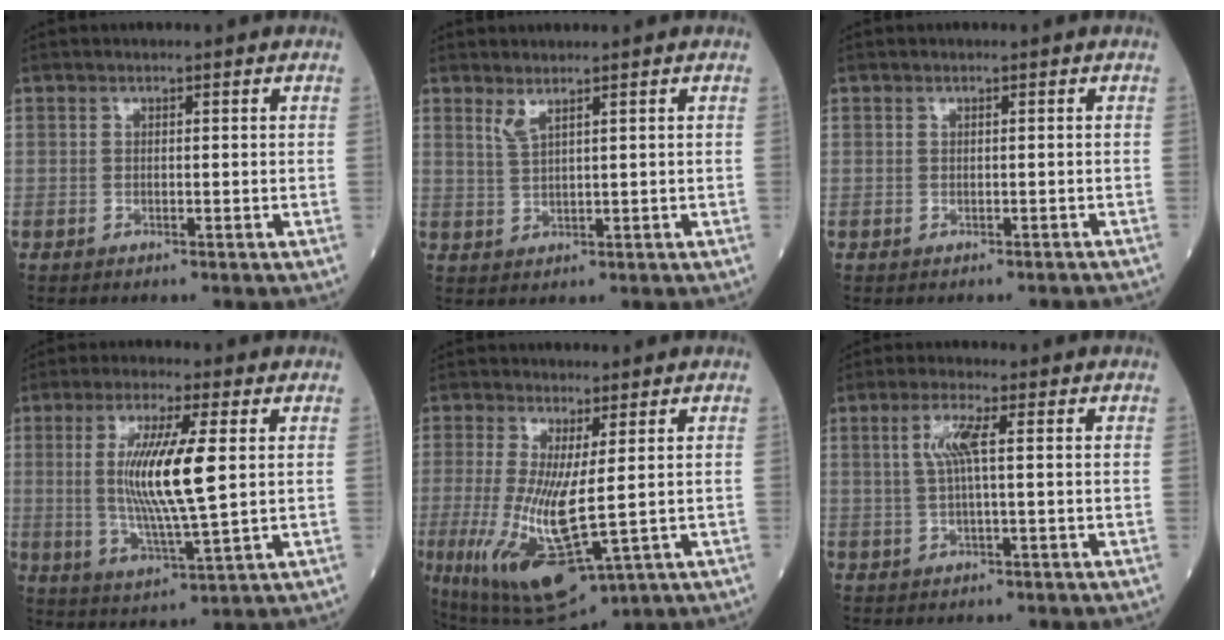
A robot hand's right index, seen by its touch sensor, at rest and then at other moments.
{"total": 2.1, "force": [1.5, -0.1, 1.4], "torque": [-0.037, -0.008, 0.036]}
{"total": 0.6, "force": [-0.4, 0.3, 0.2], "torque": [-0.001, 0.003, -0.003]}
{"total": 11.8, "force": [1.7, 0.7, 11.7], "torque": [-0.236, -0.008, 0.035]}
{"total": 12.8, "force": [-1.8, 2.9, 12.4], "torque": [-0.247, -0.032, -0.012]}
{"total": 4.1, "force": [0.9, 0.2, 4.0], "torque": [-0.086, 0.011, 0.020]}